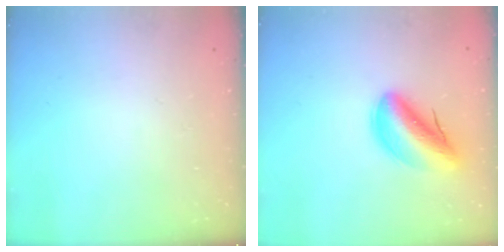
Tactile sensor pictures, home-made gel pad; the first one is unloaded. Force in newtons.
{"total": 11.0, "press": 10.4, "slide": 3.4}